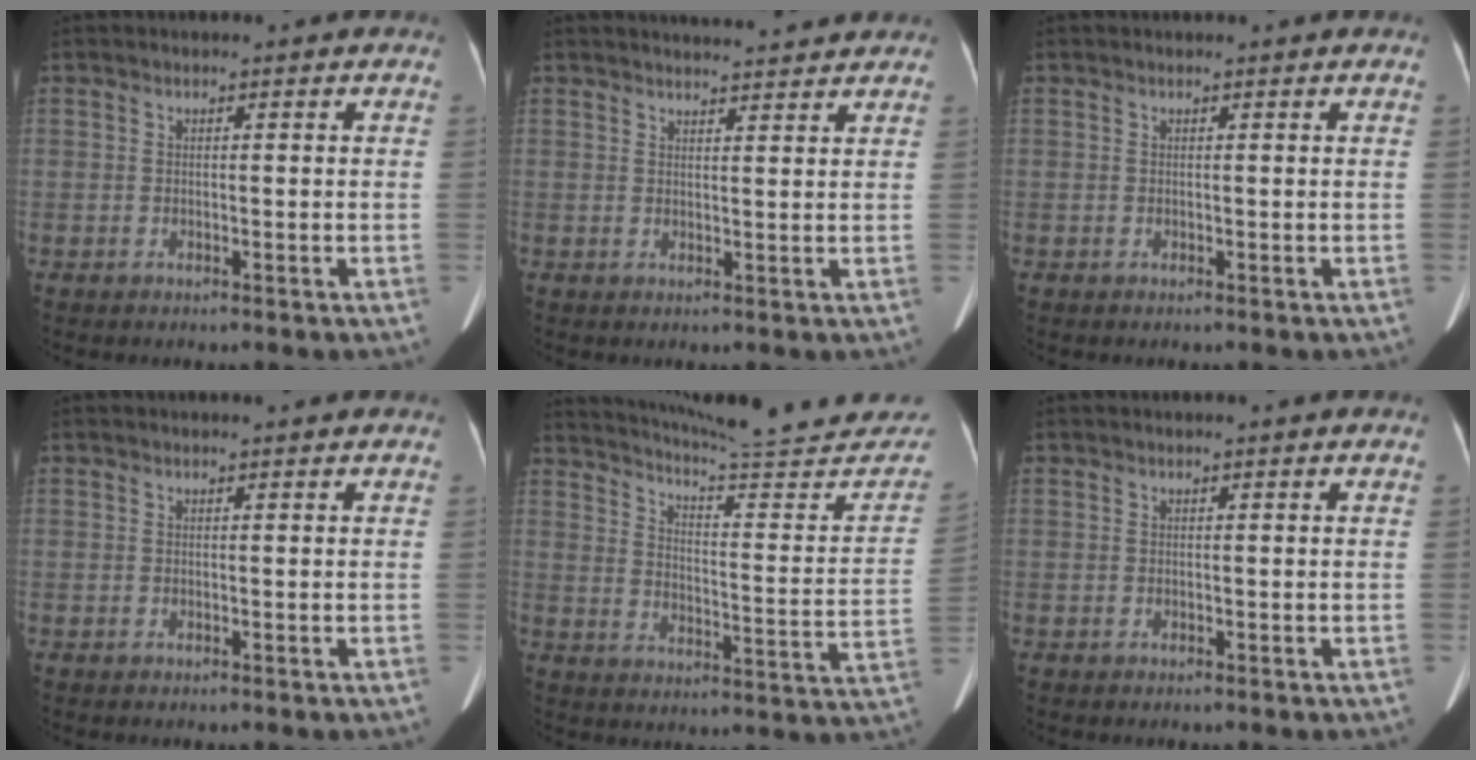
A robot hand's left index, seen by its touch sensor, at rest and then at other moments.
{"total": 6.7, "force": [6.4, 0.6, 1.8], "torque": [-0.028, 0.017, 0.077]}
{"total": 0.7, "force": [0.7, 0.0, 0.2], "torque": [-0.006, 0.004, 0.011]}
{"total": 1.9, "force": [1.8, 0.1, 0.6], "torque": [-0.010, 0.012, 0.023]}
{"total": 26.0, "force": [24.3, 1.3, 9.0], "torque": [-0.133, -0.089, 0.309]}
{"total": 0.8, "force": [0.7, -0.2, 0.4], "torque": [-0.009, 0.008, 0.020]}